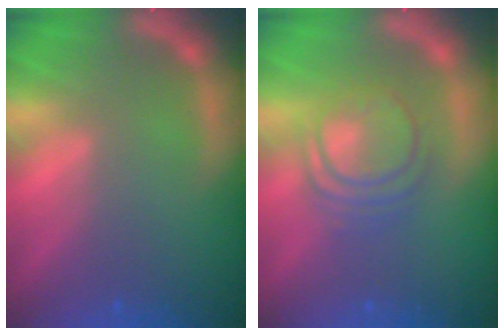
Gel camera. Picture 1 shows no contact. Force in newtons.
{"total": 5.6}